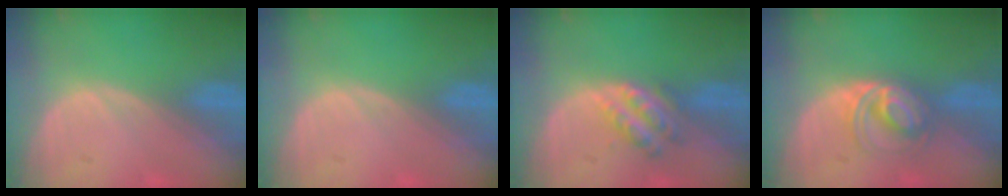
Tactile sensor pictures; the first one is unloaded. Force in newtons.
{"total": 0.0}
{"total": 5.3, "press": 4.8, "slide": 2.1}
{"total": 5.6, "press": 5.3, "slide": 1.7}